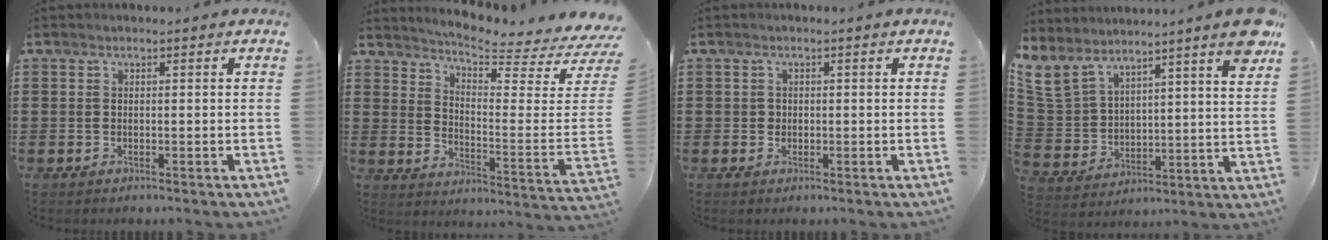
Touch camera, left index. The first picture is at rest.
{"total": 5.1, "force": [4.7, -0.9, 1.8], "torque": [-0.056, -0.064, 0.076]}
{"total": 0.8, "force": [0.1, 0.8, 0.1], "torque": [-0.005, 0.006, 0.003]}
{"total": 9.2, "force": [8.0, 2.2, 3.9], "torque": [-0.105, -0.040, 0.146]}